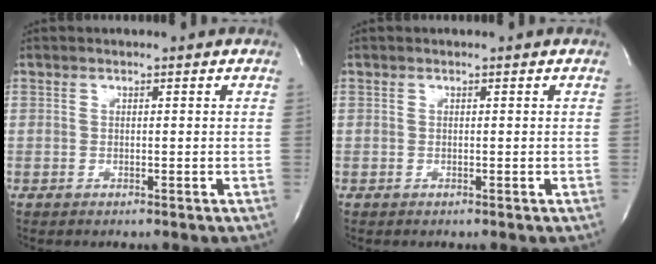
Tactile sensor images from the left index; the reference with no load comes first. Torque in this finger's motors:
{"motor_torque": [0.01, 0.00, -0.01, 0.00]}